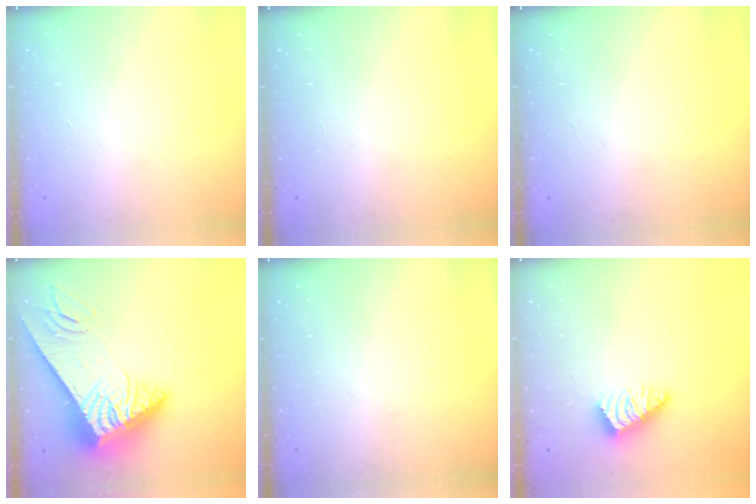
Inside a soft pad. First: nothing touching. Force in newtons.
{"total": 0.0}
{"total": 0.0}
{"total": 9.5, "press": 9.4, "slide": 1.0}
{"total": 0.0}
{"total": 2.4, "press": 2.4, "slide": 0.4}